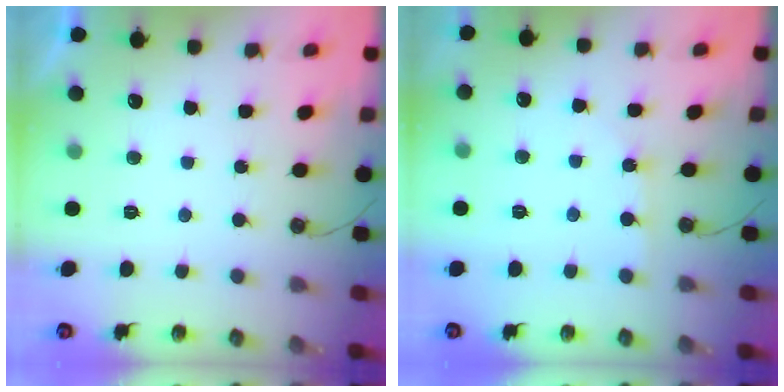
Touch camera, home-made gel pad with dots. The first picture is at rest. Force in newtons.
{"total": 2.8, "press": 2.7, "slide": 0.4}